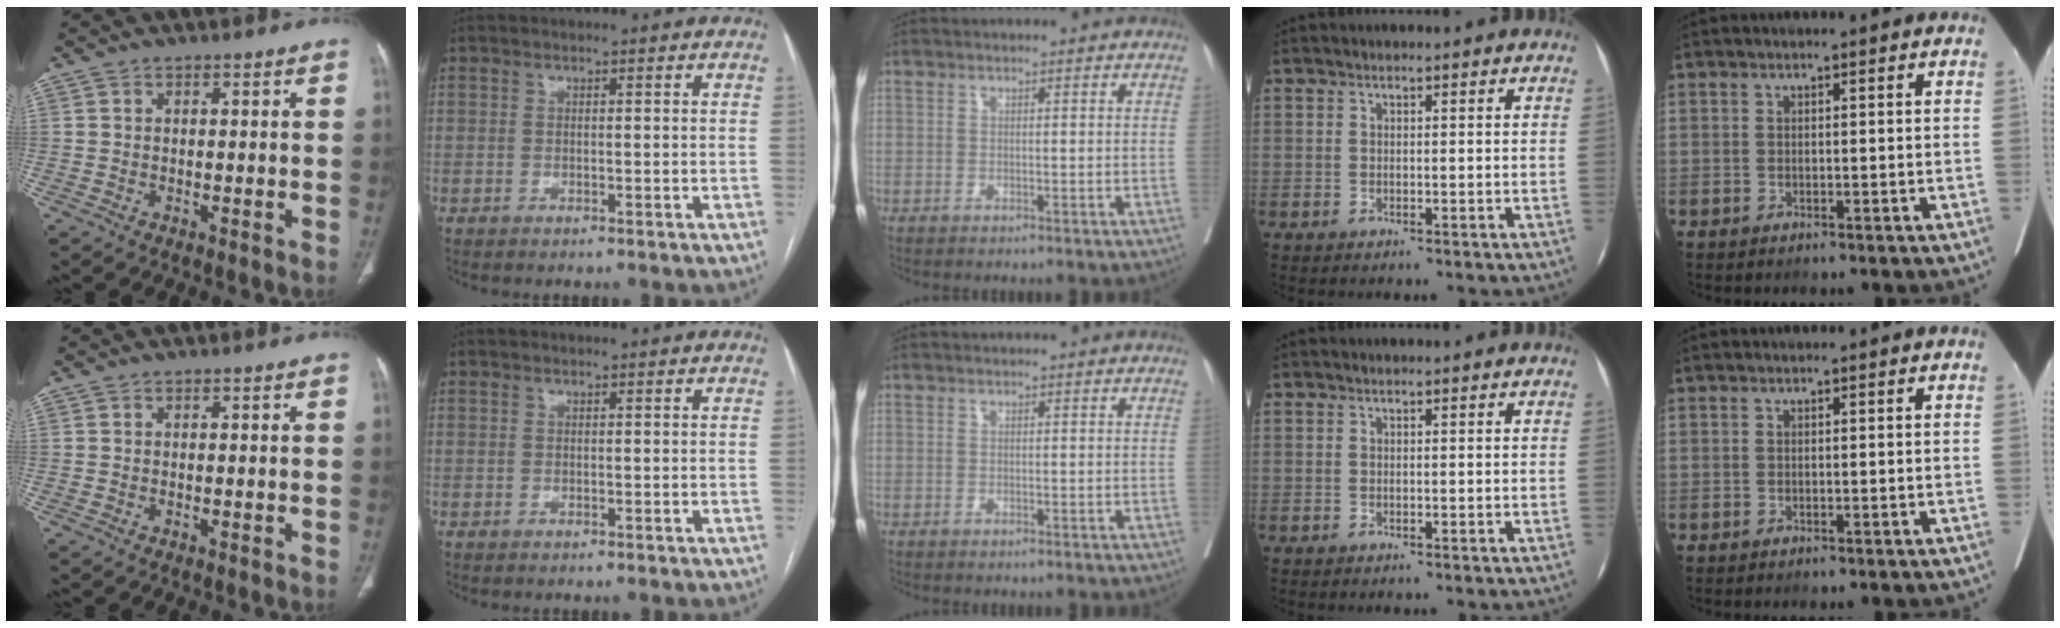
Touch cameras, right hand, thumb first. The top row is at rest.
{}